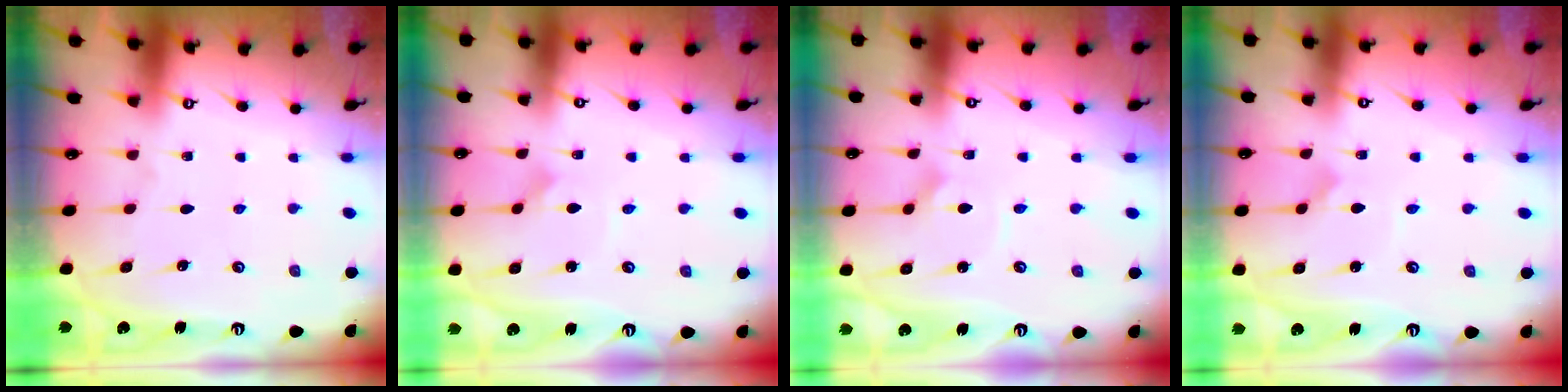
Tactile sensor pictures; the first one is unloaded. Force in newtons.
{"total": 1.9, "press": 1.9, "slide": 0.1}
{"total": 2.3, "press": 2.3, "slide": 0.3}
{"total": 2.3, "press": 2.3, "slide": 0.2}